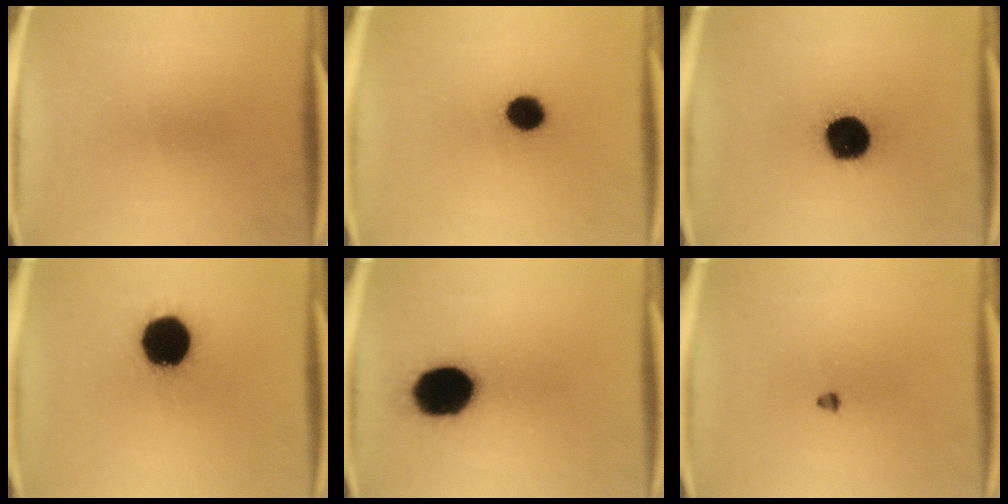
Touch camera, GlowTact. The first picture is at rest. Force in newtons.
{"total": 7.5}
{"total": 17.6}
{"total": 20.0}
{"total": 19.1}
{"total": 1.1}